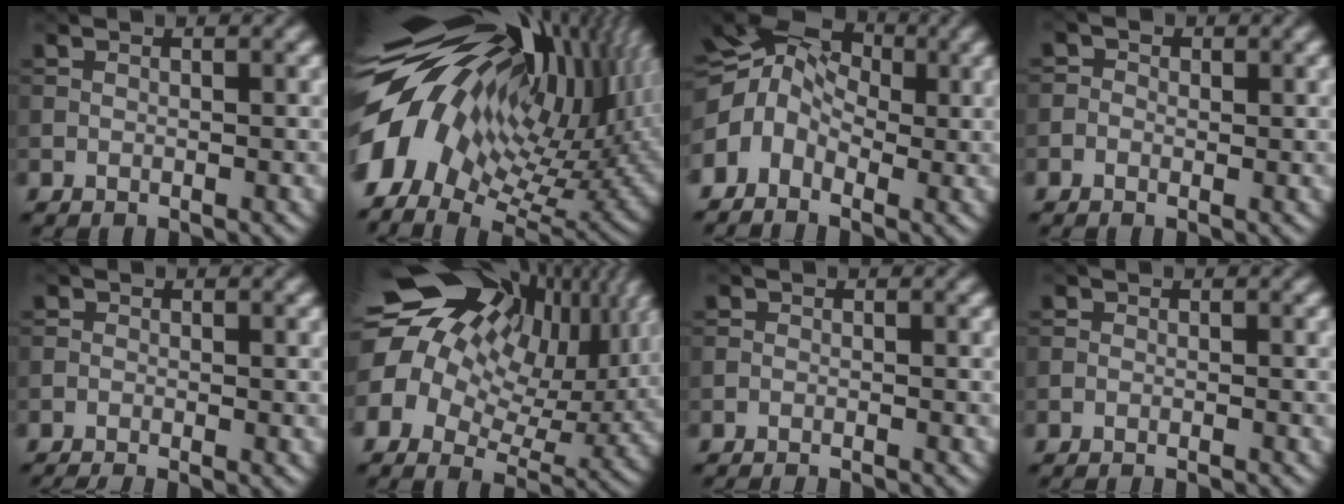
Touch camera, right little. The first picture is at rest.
{"total": 17.9, "force": [2.6, 10.1, 14.6], "torque": [-0.273, -0.019, 0.053]}
{"total": 6.6, "force": [-1.3, 5.2, 3.8], "torque": [-0.062, 0.017, -0.036]}
{"total": 0.9, "force": [-0.6, 0.7, -0.1], "torque": [0.007, -0.004, -0.013]}
{"total": 1.6, "force": [-1.6, 0.0, 0.3], "torque": [-0.001, -0.007, -0.028]}
{"total": 19.2, "force": [7.0, 13.1, 12.2], "torque": [-0.229, 0.028, 0.124]}
{"total": 1.8, "force": [-1.8, 0.1, 0.1], "torque": [0.011, -0.007, -0.022]}
{"total": 1.4, "force": [-1.4, 0.0, 0.0], "torque": [0.012, -0.008, -0.015]}